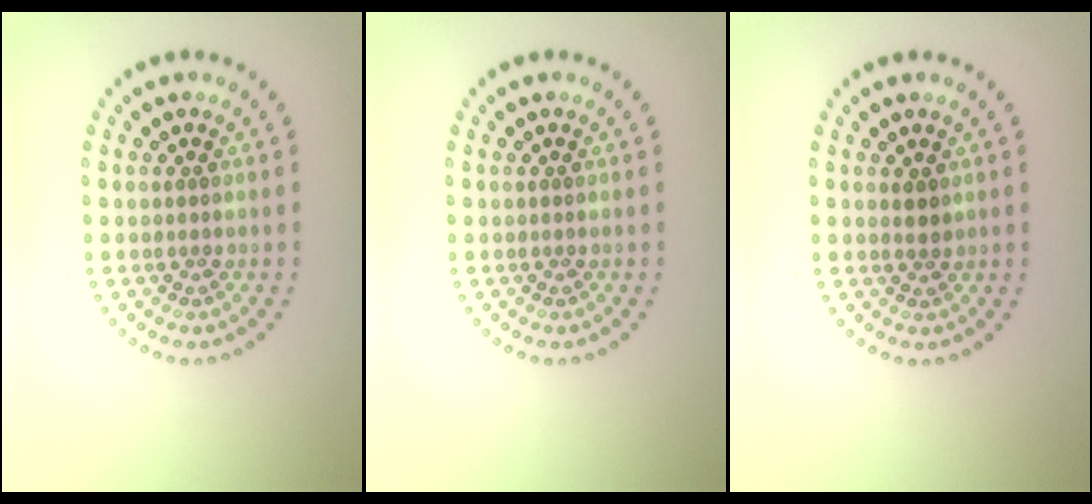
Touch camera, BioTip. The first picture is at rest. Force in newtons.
{"total": 0.0}
{"total": 1.1, "press": 1.0, "slide": 0.5}